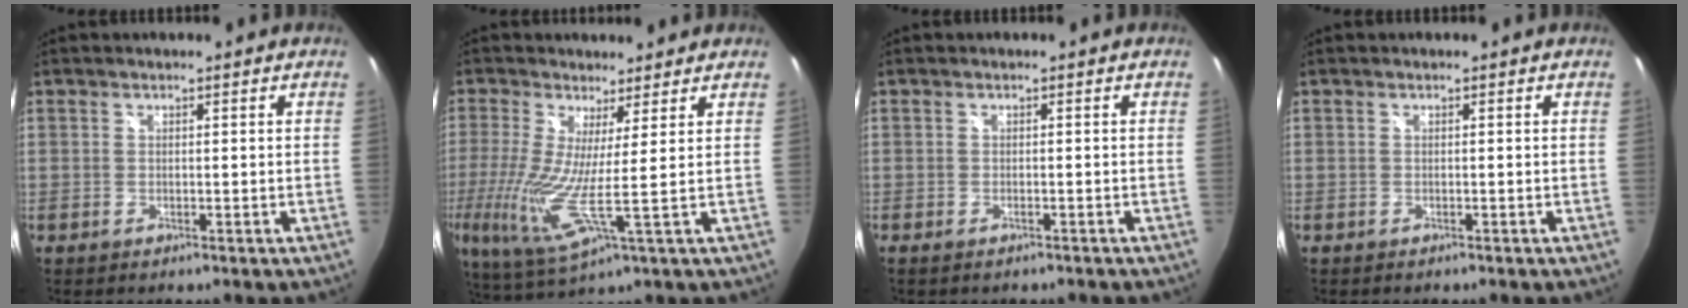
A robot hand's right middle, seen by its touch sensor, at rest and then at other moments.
{"total": 9.8, "force": [0.4, 0.5, 9.8], "torque": [-0.201, -0.025, 0.004]}
{"total": 1.7, "force": [-1.4, 0.6, 0.8], "torque": [-0.015, -0.005, -0.019]}
{"total": 0.0}